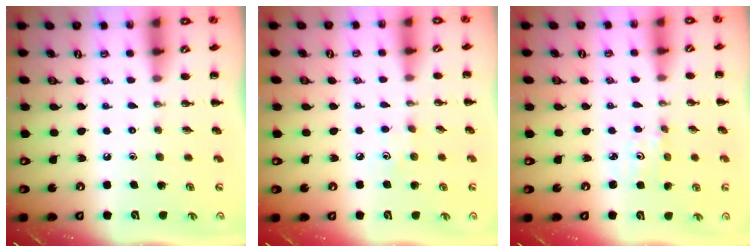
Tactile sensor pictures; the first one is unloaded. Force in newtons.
{"total": 3.3, "press": 3.2, "slide": 0.6}
{"total": 1.2, "press": 1.2, "slide": 0.3}